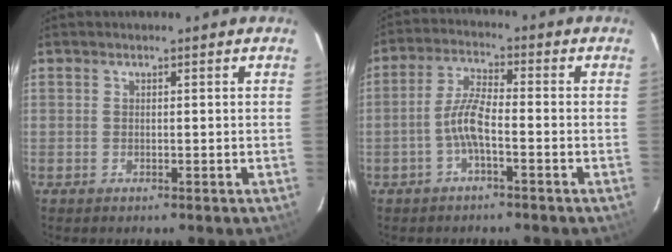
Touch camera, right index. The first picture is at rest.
{"total": 5.3, "force": [-2.2, 1.0, 4.7], "torque": [-0.102, 0.012, -0.044]}